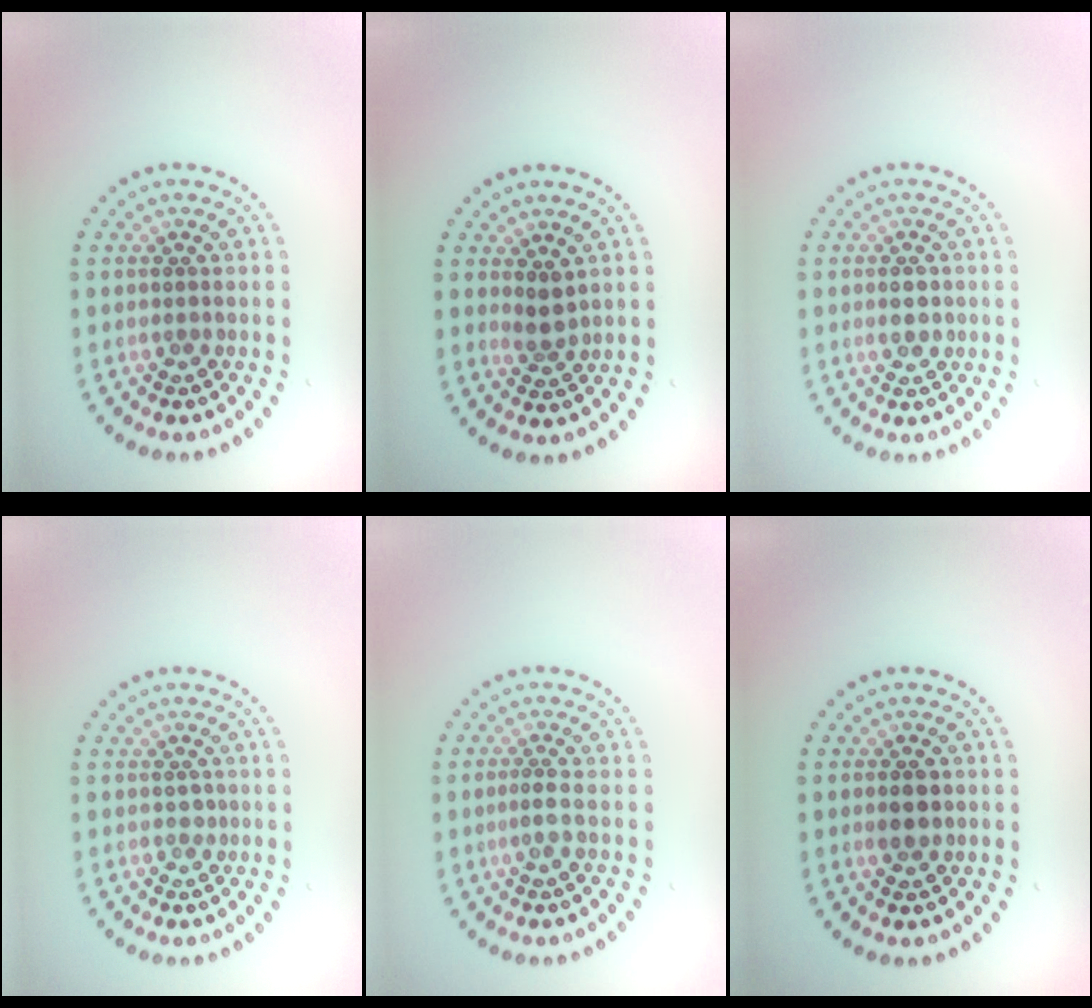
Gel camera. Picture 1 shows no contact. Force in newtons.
{"total": 1.6, "press": 1.3, "slide": 0.9}
{"total": 2.1, "press": 2.1, "slide": 0.1}
{"total": 0.6, "press": 0.5, "slide": 0.1}
{"total": 1.1, "press": 0.8, "slide": 0.7}
{"total": 1.7, "press": 1.7, "slide": 0.1}